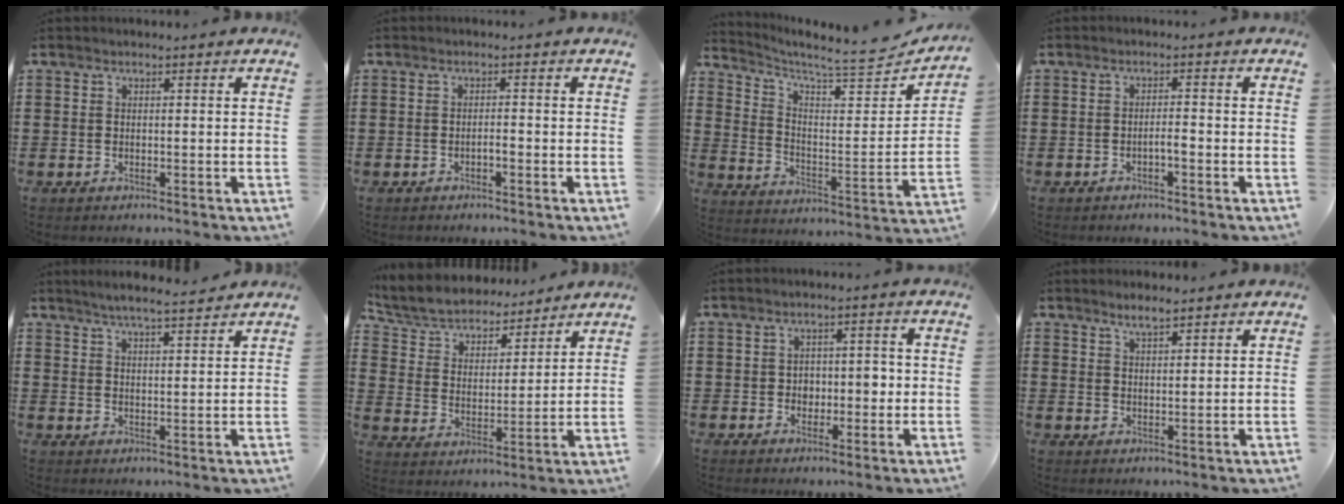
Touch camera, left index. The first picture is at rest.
{"total": 1.0, "force": [-0.5, 0.2, 0.8], "torque": [-0.018, -0.002, -0.008]}
{"total": 6.0, "force": [5.3, 0.3, 2.7], "torque": [-0.071, -0.047, 0.082]}
{"total": 1.5, "force": [-0.8, 0.2, 1.3], "torque": [-0.026, 0.000, -0.014]}
{"total": 4.2, "force": [3.8, 0.0, 1.7], "torque": [-0.044, -0.009, 0.068]}
{"total": 6.1, "force": [5.8, 1.4, 1.1], "torque": [-0.053, -0.034, 0.098]}
{"total": 3.1, "force": [-0.2, 2.3, 2.1], "torque": [-0.030, 0.000, -0.012]}
{"total": 2.6, "force": [2.3, 0.5, 1.2], "torque": [-0.028, 0.004, 0.042]}